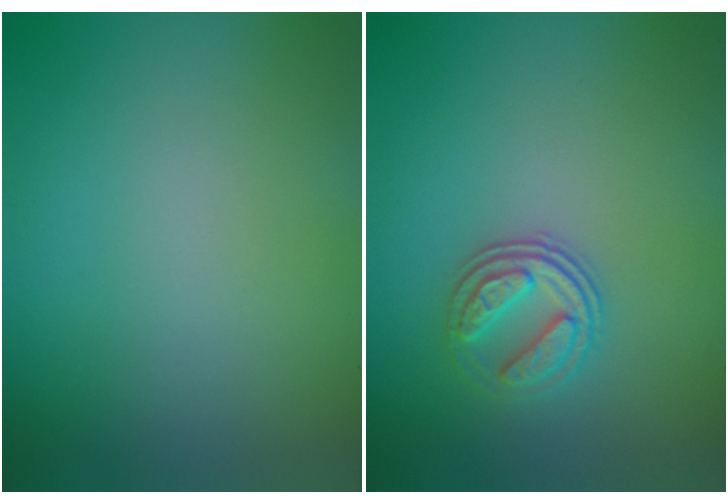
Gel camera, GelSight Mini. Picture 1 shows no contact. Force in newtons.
{"total": 2.8, "press": 2.6, "slide": 1.2}